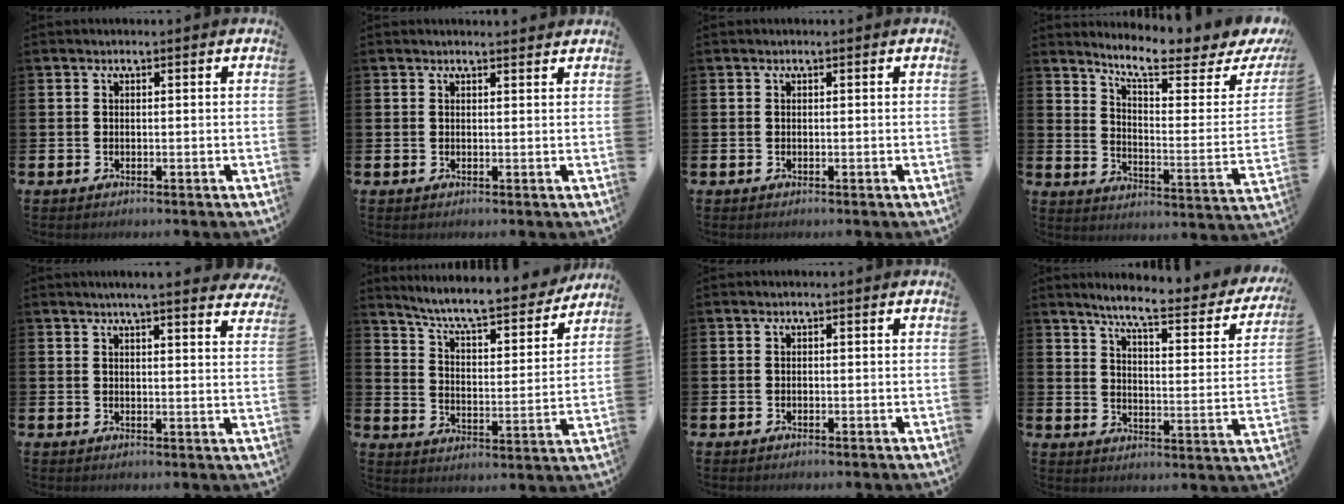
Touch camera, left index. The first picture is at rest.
{"total": 1.0, "force": [1.0, 0.0, 0.0], "torque": [0.007, -0.003, 0.016]}
{"total": 0.0}
{"total": 8.5, "force": [7.4, 1.4, 3.9], "torque": [-0.087, -0.060, 0.121]}
{"total": 4.0, "force": [3.8, -0.4, 1.2], "torque": [-0.021, -0.019, 0.066]}
{"total": 8.1, "force": [7.5, 1.0, 2.8], "torque": [-0.084, -0.059, 0.126]}
{"total": 0.0}
{"total": 6.7, "force": [5.8, 0.7, 3.3], "torque": [-0.075, -0.045, 0.088]}